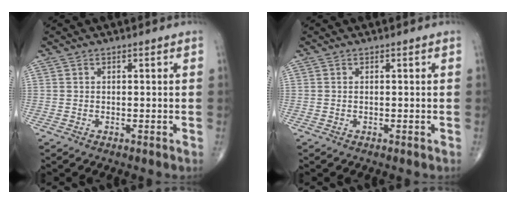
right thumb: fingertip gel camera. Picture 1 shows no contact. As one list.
[{"total": 0.0}]